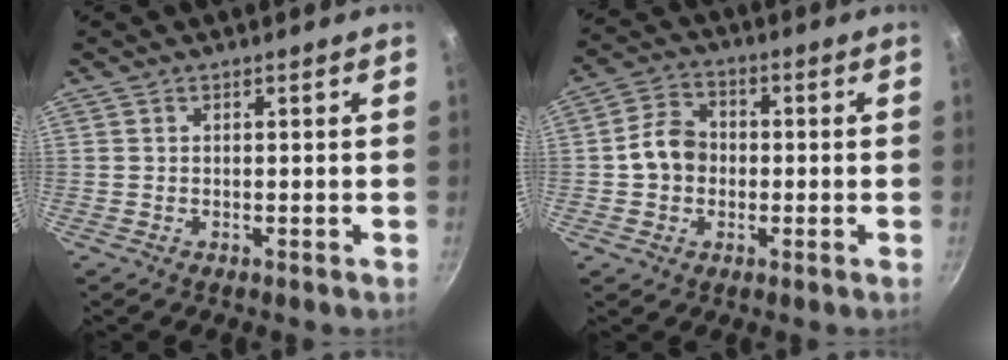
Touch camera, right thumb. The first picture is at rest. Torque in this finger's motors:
{"motor_torque": [-0.35, 0.58, 0.07, -0.07, 0.06]}